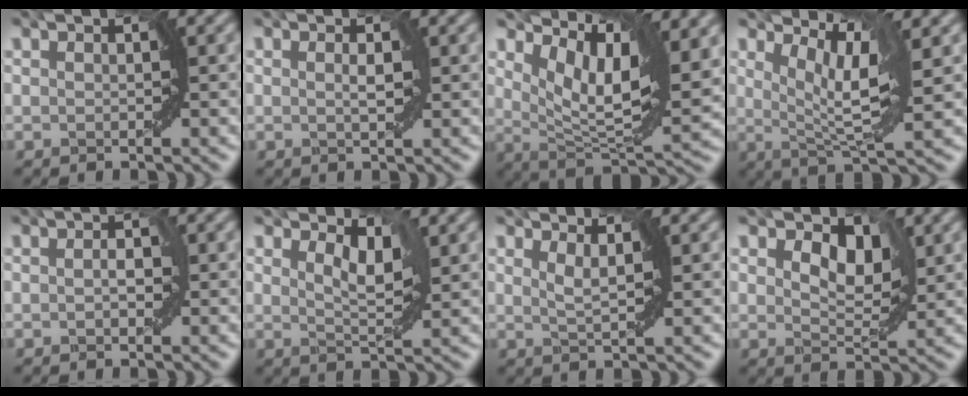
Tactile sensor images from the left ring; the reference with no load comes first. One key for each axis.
{"total": 0.8, "fx": 0.1, "fy": 0.3, "fz": 0.7, "tx": -0.007, "ty": 0.004, "tz": -0.002}
{"total": 8.0, "fx": 3.8, "fy": 2.5, "fz": 6.6, "tx": -0.124, "ty": 0.001, "tz": 0.077}
{"total": 5.3, "fx": 1.9, "fy": 1.1, "fz": 4.9, "tx": -0.082, "ty": 0.002, "tz": 0.041}
{"total": 1.5, "fx": 0.1, "fy": 1.0, "fz": 1.1, "tx": -0.016, "ty": 0.015, "tz": -0.016}
{"total": 2.5, "fx": 0.9, "fy": 0.9, "fz": 2.2, "tx": -0.044, "ty": 0.003, "tz": 0.020}
{"total": 1.3, "fx": 0.7, "fy": 0.2, "fz": 1.0, "tx": -0.021, "ty": 0.000, "tz": 0.018}
{"total": 4.2, "fx": 1.5, "fy": 2.3, "fz": 3.2, "tx": -0.056, "ty": 0.010, "tz": 0.020}